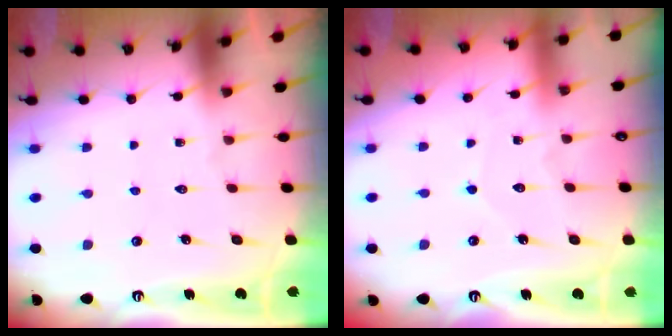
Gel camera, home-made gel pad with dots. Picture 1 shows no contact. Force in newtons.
{"total": 3.0, "press": 3.0, "slide": 0.3}